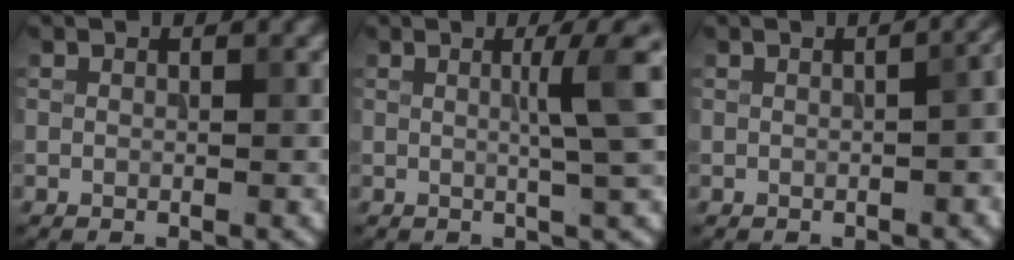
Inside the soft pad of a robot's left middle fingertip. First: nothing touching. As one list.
[{"total": 4.6, "force": [0.7, 0.6, 4.5], "torque": [-0.063, 0.008, 0.008]}, {"total": 4.7, "force": [-0.3, 2.4, 4.0], "torque": [-0.020, 0.004, 0.006]}]